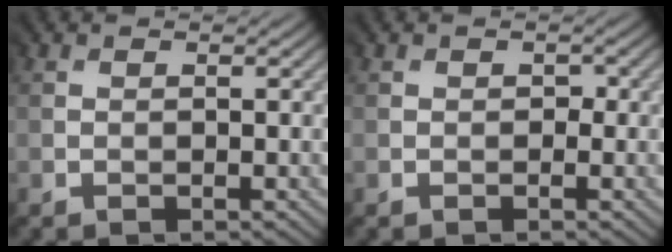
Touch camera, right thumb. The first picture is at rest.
{"total": 0.7, "force": [0.0, 0.6, -0.2], "torque": [0.009, -0.002, 0.005]}